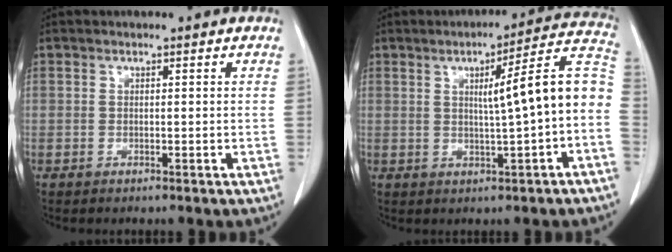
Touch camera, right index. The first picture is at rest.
{"total": 11.3, "force": [-0.2, 0.0, 11.3], "torque": [-0.145, 0.027, -0.007]}